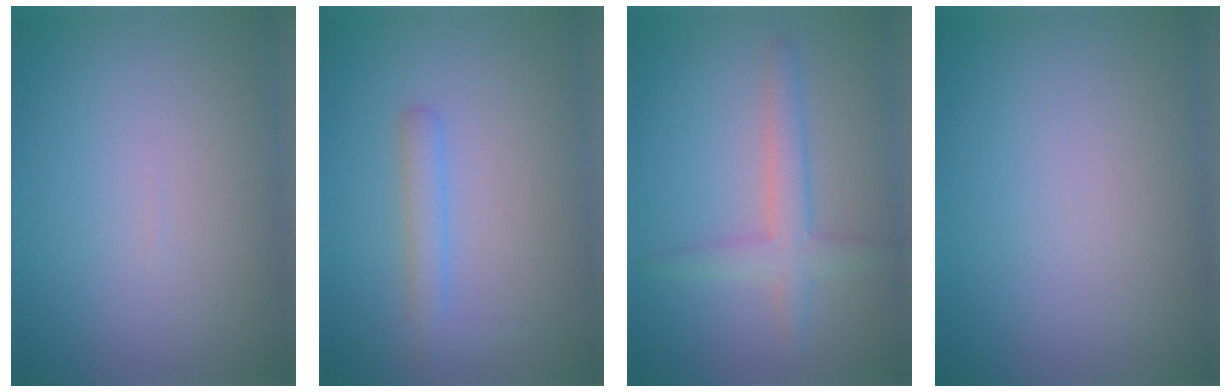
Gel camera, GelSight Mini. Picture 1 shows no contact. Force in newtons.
{"total": 1.9, "press": 1.9, "slide": 0.2}
{"total": 2.9, "press": 2.9, "slide": 0.2}
{"total": 0.0}